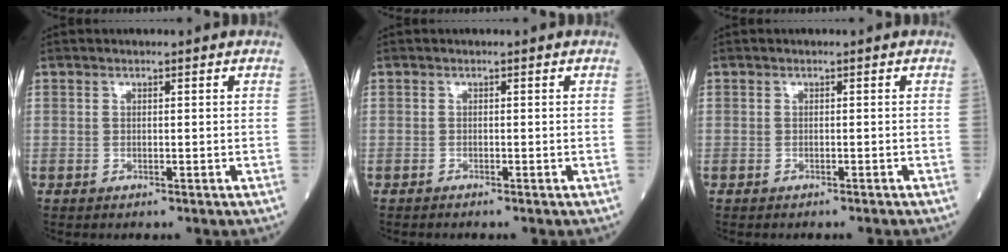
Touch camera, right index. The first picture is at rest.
{"total": 0.0}
{"total": 1.0, "force": [-0.9, -0.2, 0.3], "torque": [-0.004, 0.001, -0.013]}